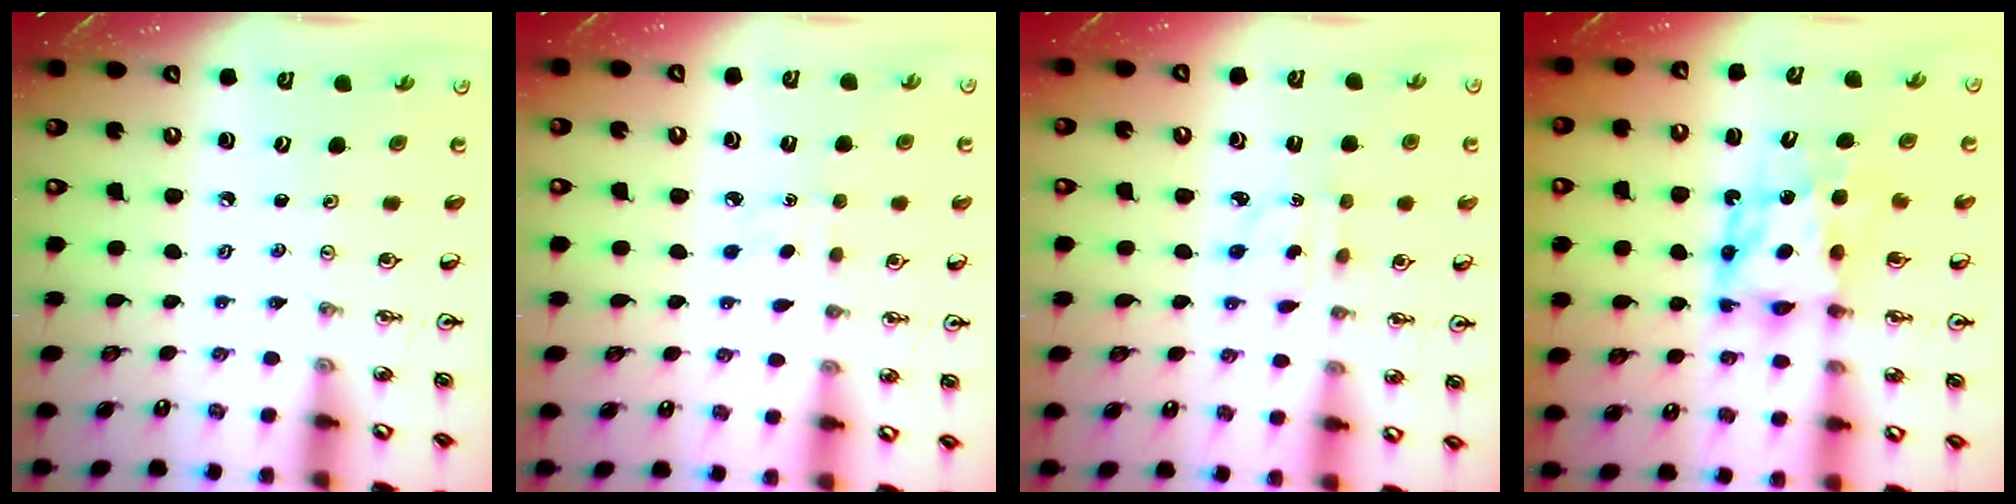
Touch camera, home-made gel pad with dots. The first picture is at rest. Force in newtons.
{"total": 2.4, "press": 2.4, "slide": 0.3}
{"total": 2.7, "press": 2.7, "slide": 0.5}
{"total": 6.7, "press": 6.7, "slide": 1.0}